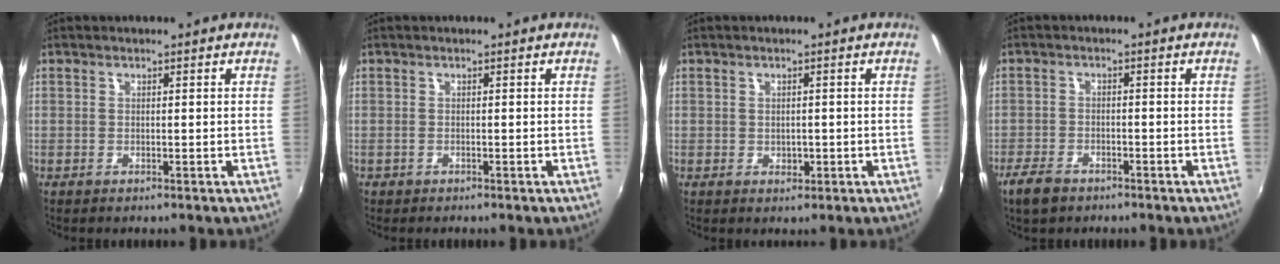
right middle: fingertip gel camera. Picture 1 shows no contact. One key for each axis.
{"total": 0.6, "fx": -0.5, "fy": 0.4, "fz": 0.0, "tx": -0.003, "ty": -0.002, "tz": -0.009}
{"total": 1.5, "fx": -0.2, "fy": 1.3, "fz": 0.7, "tx": -0.008, "ty": -0.002, "tz": -0.003}
{"total": 5.1, "fx": -3.8, "fy": 2.5, "fz": 2.3, "tx": -0.069, "ty": -0.009, "tz": -0.071}